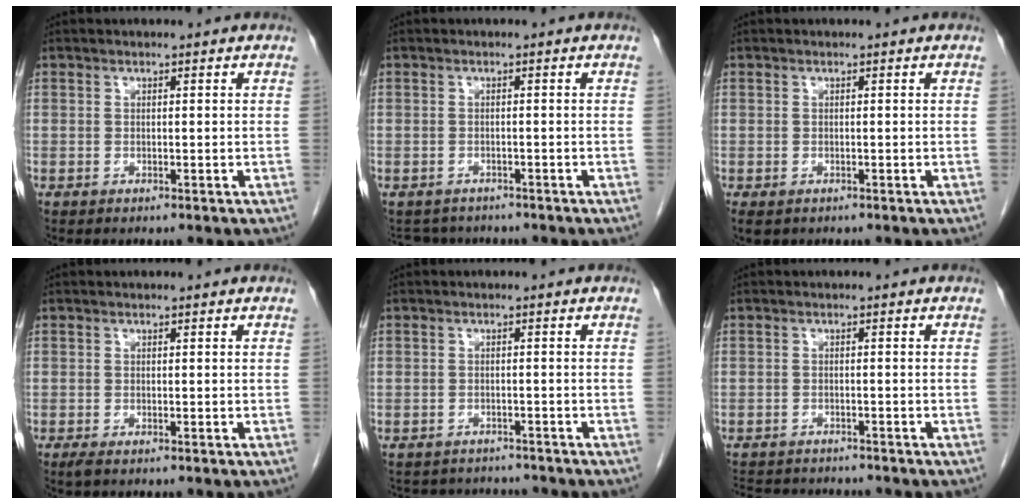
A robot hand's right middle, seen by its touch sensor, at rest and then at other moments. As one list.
[{"total": 3.9, "force": [-3.6, 1.6, 0.0], "torque": [0.001, 0.000, -0.051]}, {"total": 1.9, "force": [-1.1, 1.2, 0.9], "torque": [-0.016, -0.003, -0.010]}, {"total": 0.9, "force": [-0.6, 0.1, 0.6], "torque": [-0.015, -0.004, -0.011]}, {"total": 6.3, "force": [-6.0, 1.9, 0.4], "torque": [-0.003, 0.012, -0.078]}, {"total": 8.1, "force": [-7.6, 1.8, 2.1], "torque": [-0.036, 0.002, -0.107]}]